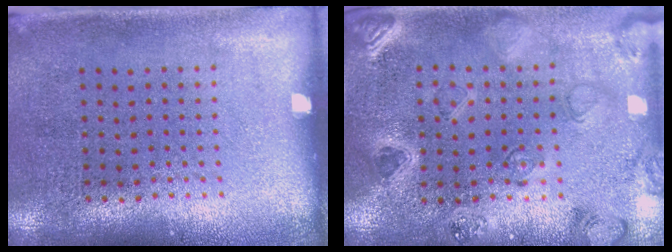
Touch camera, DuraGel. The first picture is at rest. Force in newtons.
{"total": 0.7, "press": 0.7, "slide": 0.3}